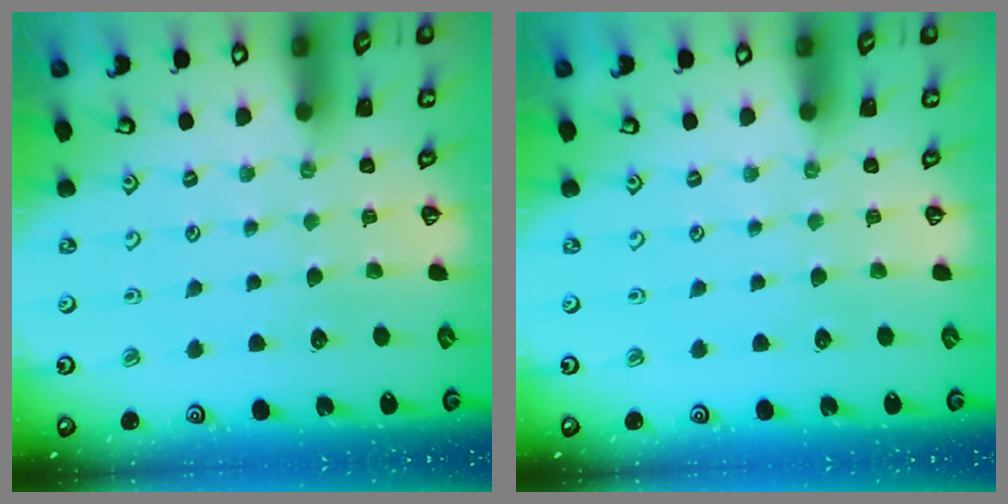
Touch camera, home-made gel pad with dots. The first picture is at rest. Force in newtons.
{"total": 0.0}